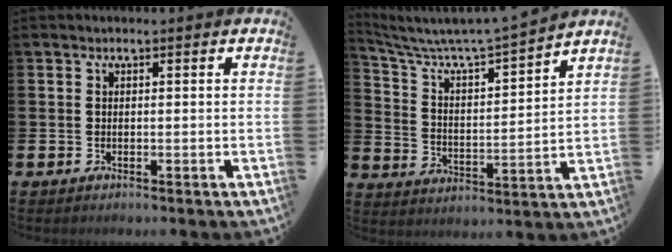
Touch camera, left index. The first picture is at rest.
{"total": 6.4, "force": [6.0, 0.3, 2.1], "torque": [-0.071, -0.052, 0.095]}